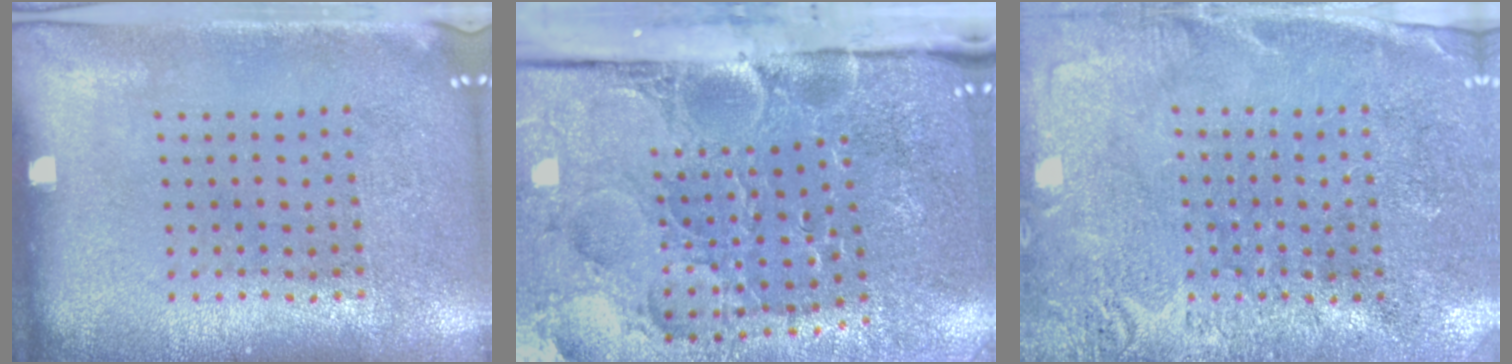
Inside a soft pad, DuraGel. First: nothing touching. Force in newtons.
{"total": 5.3, "press": 4.2, "slide": 3.3}
{"total": 2.7, "press": 2.6, "slide": 0.5}